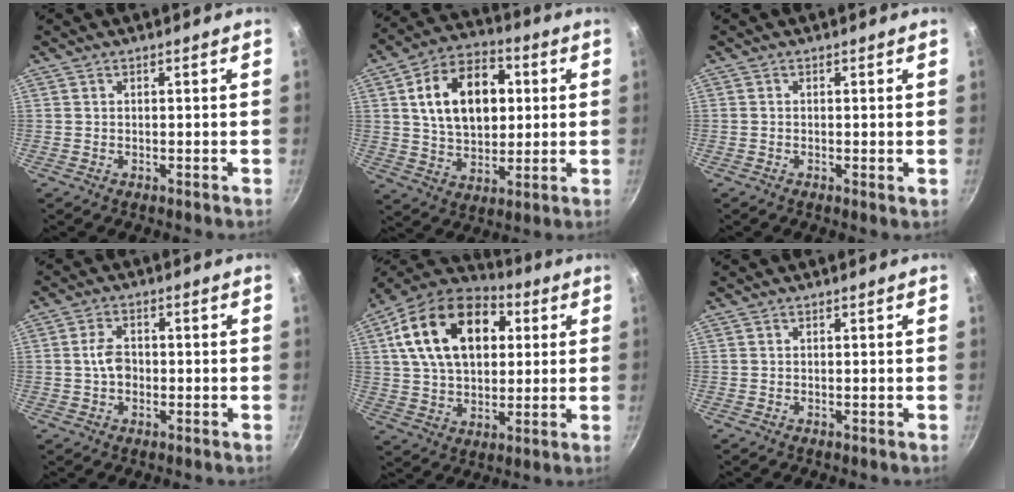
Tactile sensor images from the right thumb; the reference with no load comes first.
{"total": 17.8, "force": [3.6, 12.0, 12.7], "torque": [-0.174, 0.010, 0.055]}
{"total": 0.7, "force": [-0.1, 0.2, 0.6], "torque": [-0.011, -0.003, -0.004]}
{"total": 4.3, "force": [-0.3, 3.1, 3.1], "torque": [-0.046, 0.014, -0.009]}
{"total": 22.4, "force": [6.3, 14.6, 15.8], "torque": [-0.252, 0.012, 0.096]}
{"total": 0.0}